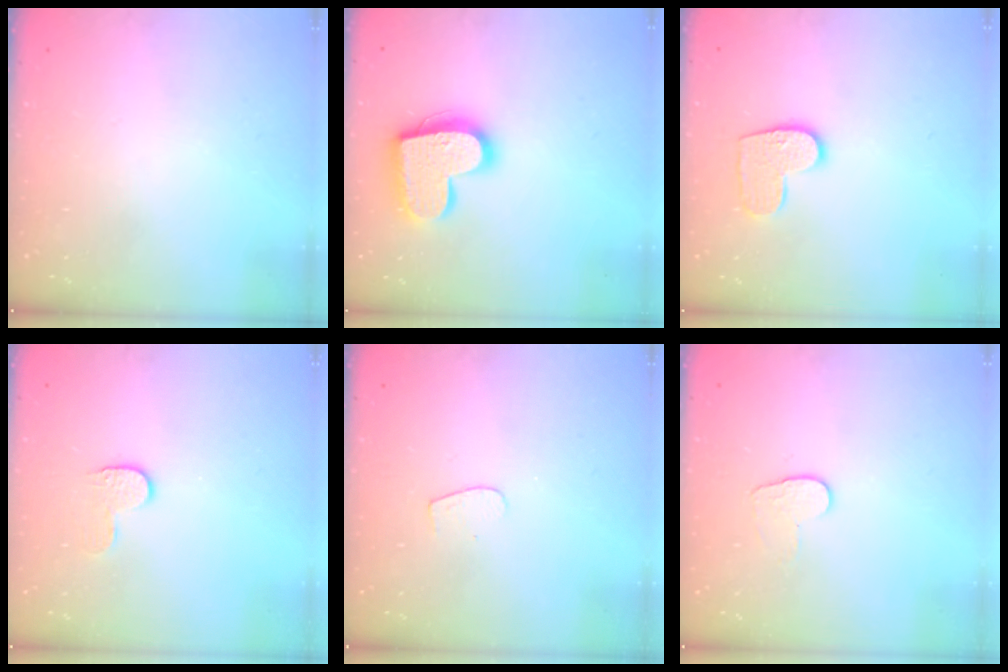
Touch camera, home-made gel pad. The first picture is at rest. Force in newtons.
{"total": 17.3, "press": 17.3, "slide": 1.1}
{"total": 9.3, "press": 9.3, "slide": 0.4}
{"total": 5.8, "press": 5.8, "slide": 0.5}
{"total": 4.0, "press": 4.0, "slide": 0.4}
{"total": 5.3, "press": 5.3, "slide": 0.5}